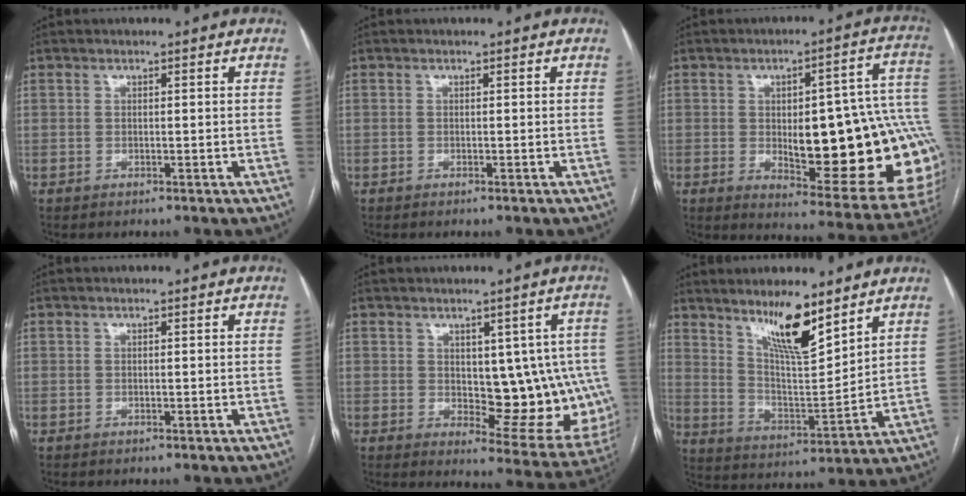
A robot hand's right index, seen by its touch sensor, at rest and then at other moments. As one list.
[{"total": 0.0}, {"total": 24.4, "force": [-2.4, 6.2, 23.5], "torque": [-0.212, 0.022, -0.009]}, {"total": 0.0}, {"total": 12.5, "force": [0.1, 6.1, 10.9], "torque": [-0.105, 0.002, 0.017]}, {"total": 10.9, "force": [7.5, 2.1, 7.7], "torque": [-0.137, -0.007, 0.137]}]